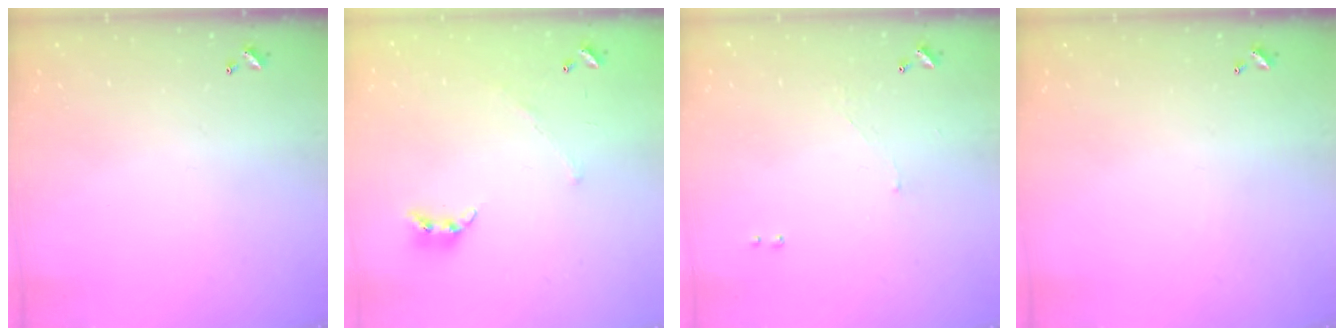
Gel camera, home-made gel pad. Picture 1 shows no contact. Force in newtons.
{"total": 3.7, "press": 3.6, "slide": 0.9}
{"total": 1.3, "press": 1.2, "slide": 0.5}
{"total": 0.0}